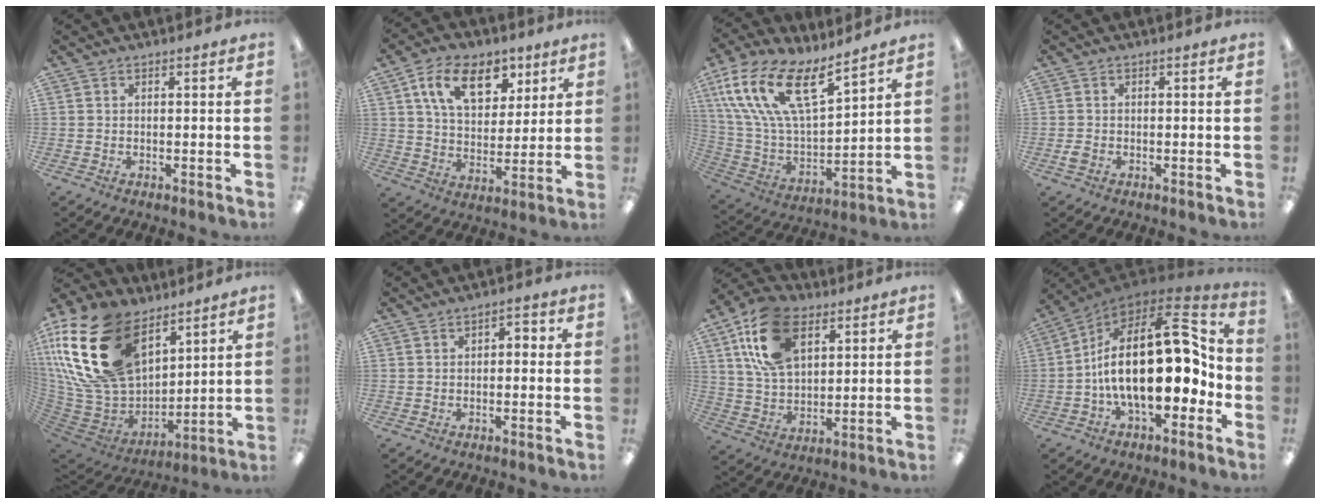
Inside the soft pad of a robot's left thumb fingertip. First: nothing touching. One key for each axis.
{"total": 14.7, "fx": 7.5, "fy": 9.3, "fz": 8.6, "tx": -0.136, "ty": -0.011, "tz": 0.133}
{"total": 21.3, "fx": 12.4, "fy": 9.3, "fz": 14.6, "tx": -0.312, "ty": -0.068, "tz": 0.220}
{"total": 1.5, "fx": -0.6, "fy": 1.2, "fz": 0.8, "tx": -0.014, "ty": 0.004, "tz": -0.011}
{"total": 29.3, "fx": 13.2, "fy": 18.2, "fz": 18.7, "tx": -0.411, "ty": -0.060, "tz": 0.253}
{"total": 2.1, "fx": -0.8, "fy": 1.4, "fz": 1.4, "tx": -0.026, "ty": 0.010, "tz": -0.017}
{"total": 17.4, "fx": 8.2, "fy": 10.8, "fz": 11.0, "tx": -0.215, "ty": -0.004, "tz": 0.152}
{"total": 26.8, "fx": 0.8, "fy": 13.6, "fz": 23.0, "tx": -0.419, "ty": 0.002, "tz": 0.015}